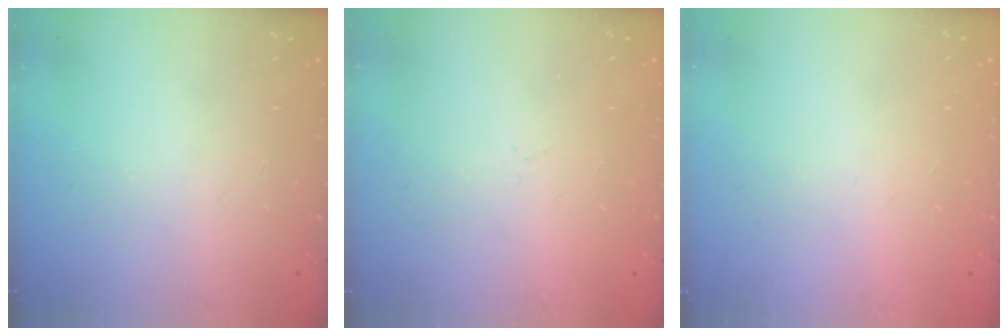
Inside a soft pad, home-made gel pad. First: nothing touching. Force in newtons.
{"total": 0.9, "press": 0.9, "slide": 0.2}
{"total": 1.0, "press": 0.9, "slide": 0.2}